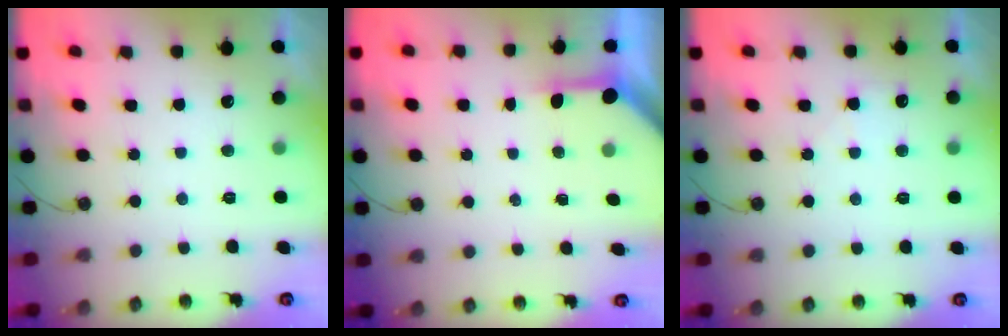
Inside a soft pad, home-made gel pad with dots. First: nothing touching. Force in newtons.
{"total": 3.4, "press": 3.4, "slide": 0.4}
{"total": 4.9, "press": 4.8, "slide": 0.8}